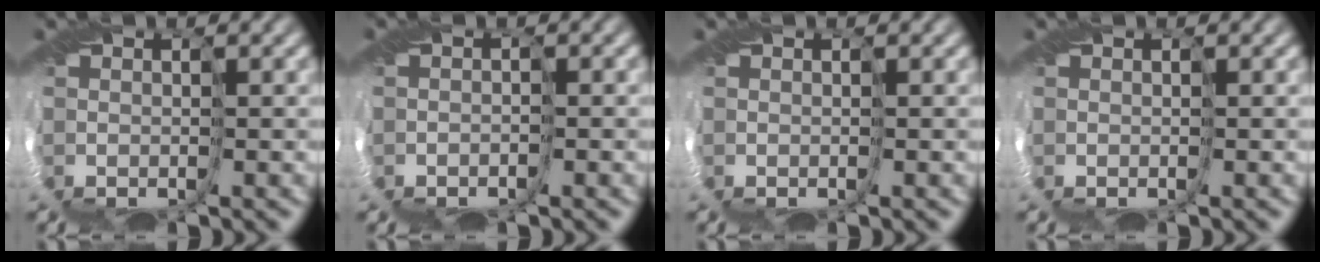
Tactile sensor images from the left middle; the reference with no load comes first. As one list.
[{"total": 0.9, "force": [-0.9, -0.1, 0.3], "torque": [-0.012, -0.003, -0.020]}, {"total": 0.0}, {"total": 0.0}]